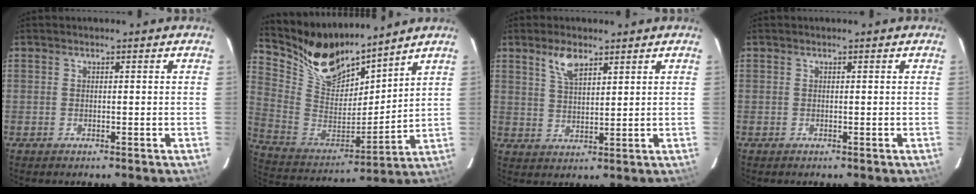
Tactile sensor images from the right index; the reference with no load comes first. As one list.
[{"total": 16.0, "force": [13.9, 5.7, 5.5], "torque": [-0.138, -0.018, 0.271]}, {"total": 5.3, "force": [3.5, 2.2, 3.3], "torque": [-0.060, 0.003, 0.068]}, {"total": 0.0}]